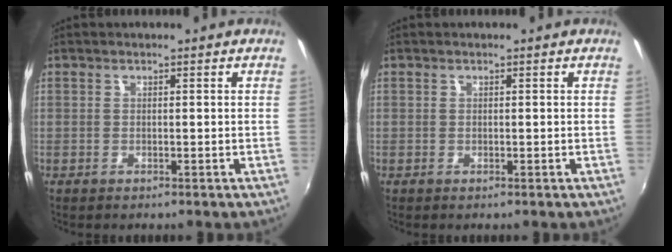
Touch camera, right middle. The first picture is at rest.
{"total": 0.0}